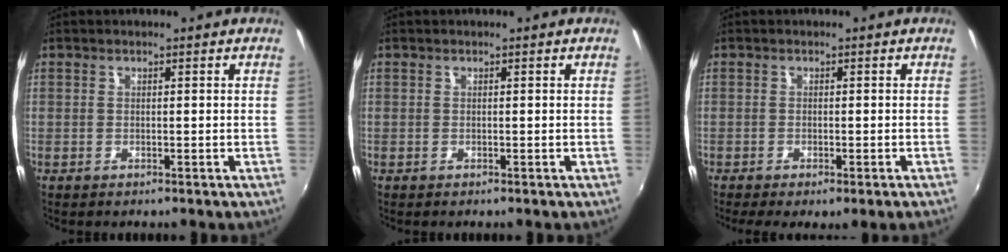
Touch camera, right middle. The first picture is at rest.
{"total": 0.0}
{"total": 3.1, "force": [-2.0, 0.1, 2.4], "torque": [-0.040, -0.018, -0.029]}